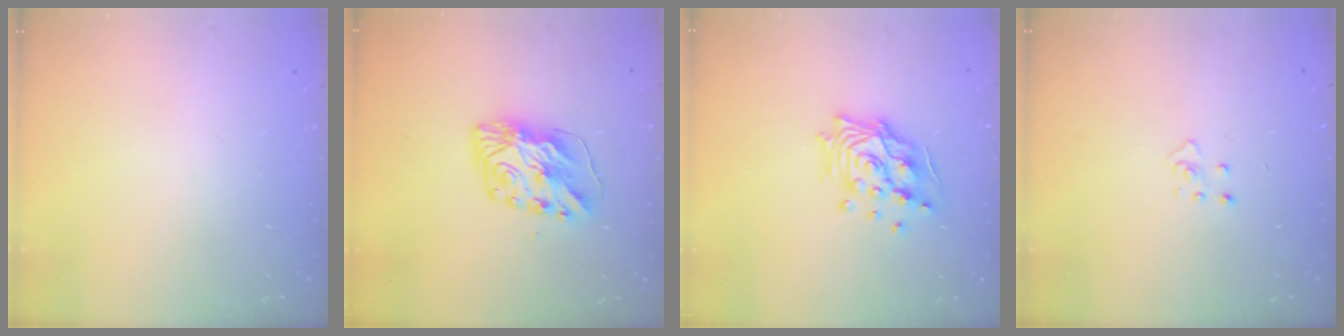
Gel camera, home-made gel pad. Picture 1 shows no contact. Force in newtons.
{"total": 10.9, "press": 10.9, "slide": 0.5}
{"total": 13.8, "press": 13.6, "slide": 2.0}
{"total": 3.7, "press": 3.6, "slide": 0.3}